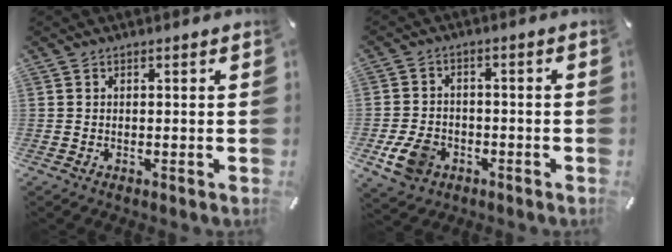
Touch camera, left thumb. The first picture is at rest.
{"total": 8.4, "force": [-3.4, 6.4, 4.4], "torque": [-0.090, 0.014, -0.061]}